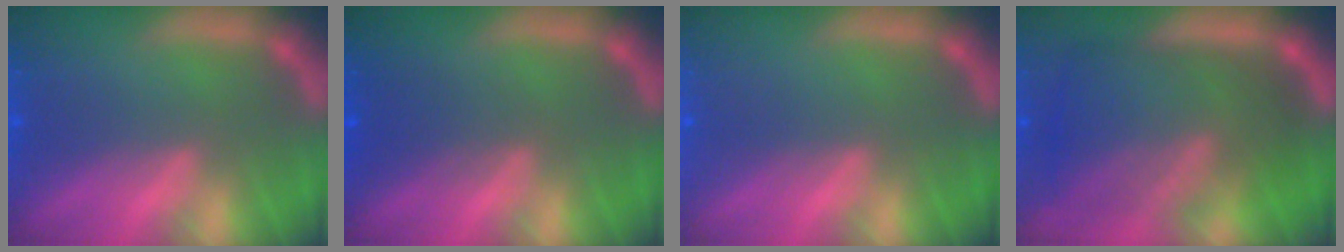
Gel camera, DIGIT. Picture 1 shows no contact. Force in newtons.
{"total": 2.5}
{"total": 0.0}
{"total": 10.0}